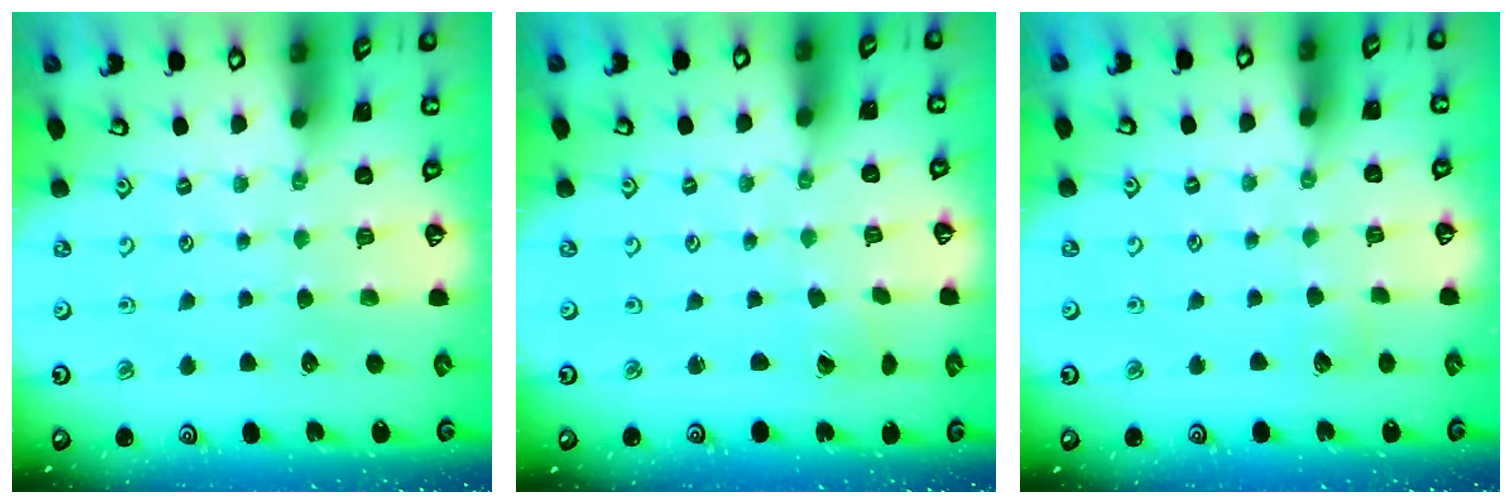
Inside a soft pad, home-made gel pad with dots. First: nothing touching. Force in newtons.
{"total": 0.0}
{"total": 2.9, "press": 2.9, "slide": 0.4}